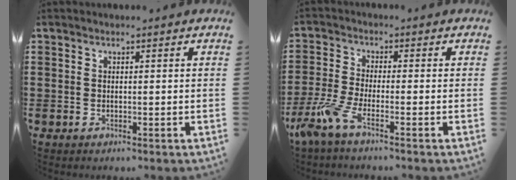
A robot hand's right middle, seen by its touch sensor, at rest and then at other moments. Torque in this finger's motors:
{"motor_torque": [1.30, -0.84, 0.49, 0.11]}